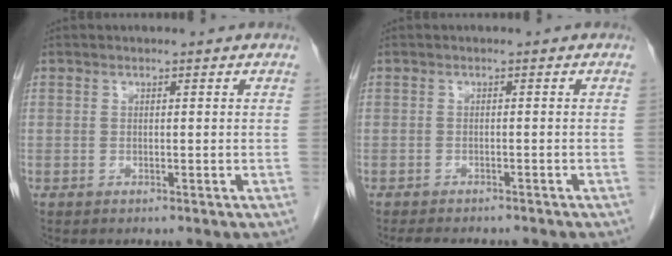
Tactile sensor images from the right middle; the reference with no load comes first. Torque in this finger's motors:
{"motor_torque": [0.53, -0.43, -0.06, 0.02]}